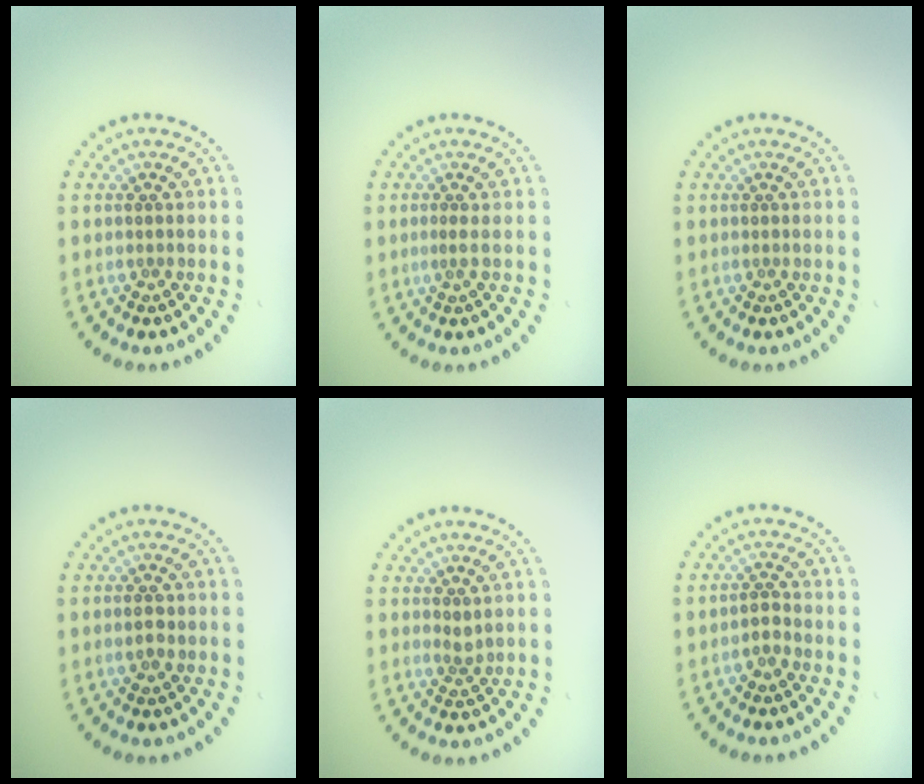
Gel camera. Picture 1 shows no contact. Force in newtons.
{"total": 0.5, "press": 0.0, "slide": 0.5}
{"total": 0.0}
{"total": 1.1, "press": 1.1, "slide": 0.1}
{"total": 0.9, "press": 0.6, "slide": 0.7}
{"total": 1.0, "press": 0.9, "slide": 0.6}